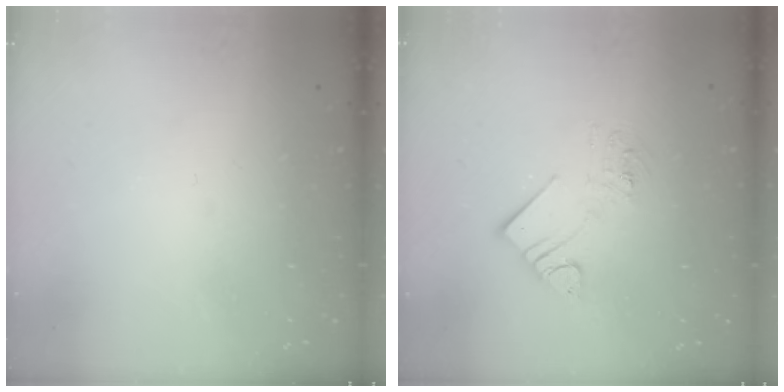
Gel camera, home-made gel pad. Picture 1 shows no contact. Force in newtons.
{"total": 9.1, "press": 9.1, "slide": 0.5}